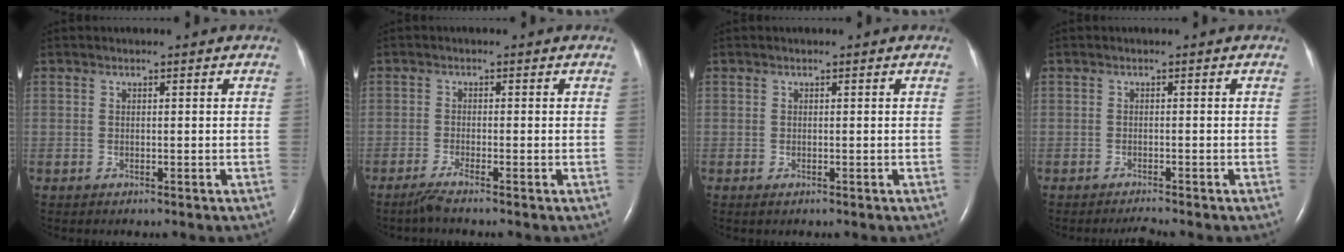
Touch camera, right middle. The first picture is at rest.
{"total": 2.0, "force": [-1.6, -0.4, 1.1], "torque": [-0.034, -0.005, -0.038]}
{"total": 0.0}
{"total": 1.3, "force": [-1.2, -0.4, 0.3], "torque": [-0.011, -0.005, -0.020]}